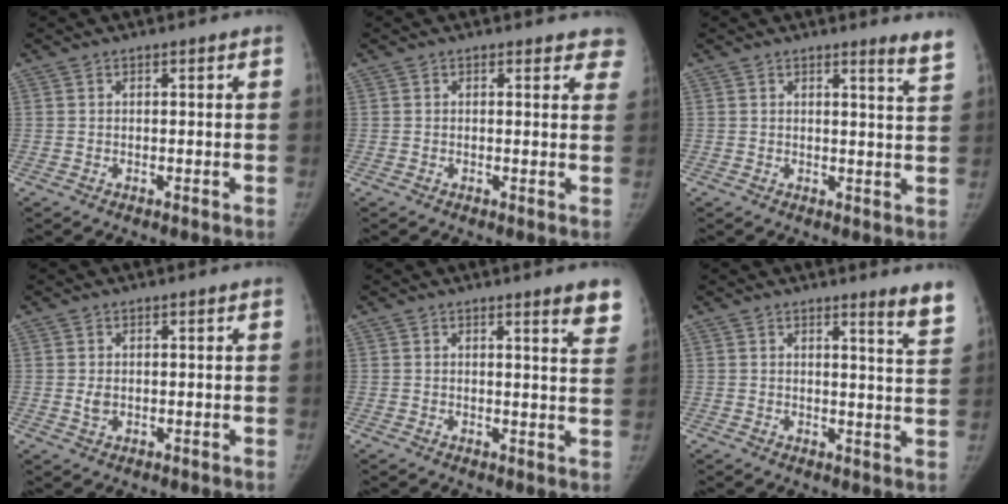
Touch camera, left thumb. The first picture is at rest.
{"total": 4.6, "force": [4.0, 1.9, 1.1], "torque": [0.026, -0.016, 0.025]}
{"total": 4.0, "force": [3.4, -0.3, 2.1], "torque": [-0.027, -0.033, 0.032]}
{"total": 1.6, "force": [0.1, 1.2, 1.1], "torque": [-0.013, -0.002, 0.006]}
{"total": 6.1, "force": [4.5, 0.6, 4.2], "torque": [-0.037, -0.023, 0.044]}
{"total": 5.5, "force": [4.4, -0.3, 3.3], "torque": [-0.038, -0.040, 0.044]}